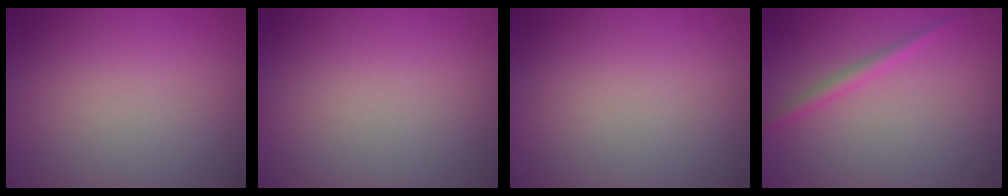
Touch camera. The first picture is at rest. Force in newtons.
{"total": 0.0}
{"total": 0.0}
{"total": 1.3, "press": 1.3, "slide": 0.1}